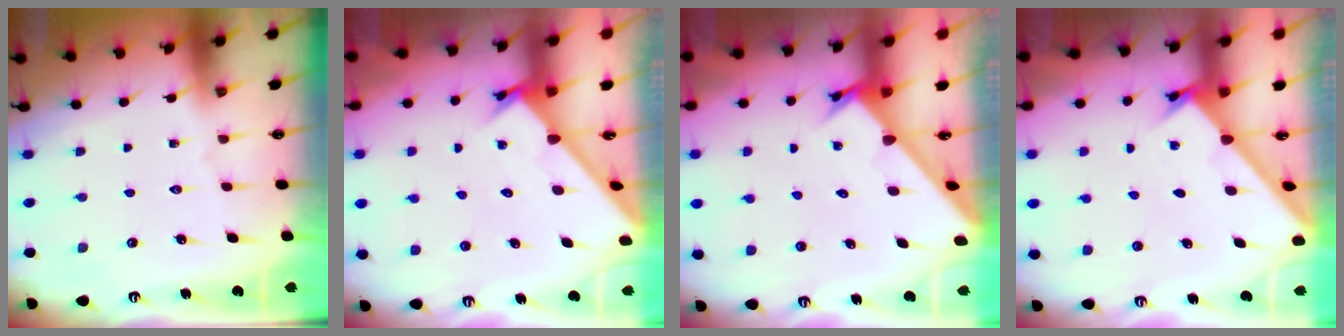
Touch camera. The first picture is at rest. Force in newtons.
{"total": 2.3, "press": 2.3, "slide": 0.0}
{"total": 2.4, "press": 2.4, "slide": 0.2}
{"total": 1.8, "press": 1.8, "slide": 0.2}